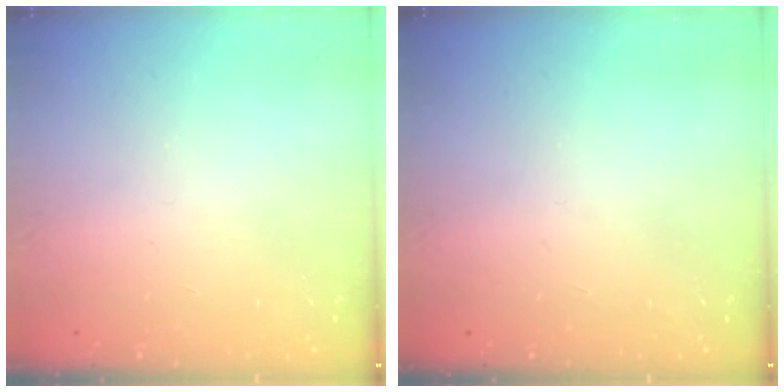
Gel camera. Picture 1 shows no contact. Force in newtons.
{"total": 0.0}